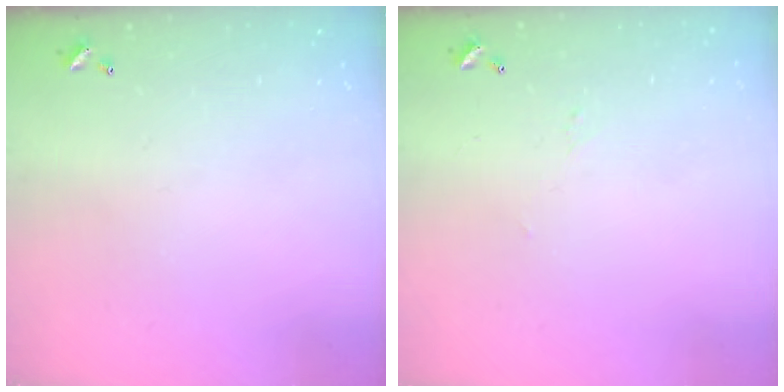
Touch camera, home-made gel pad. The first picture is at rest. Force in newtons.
{"total": 0.9, "press": 0.7, "slide": 0.5}